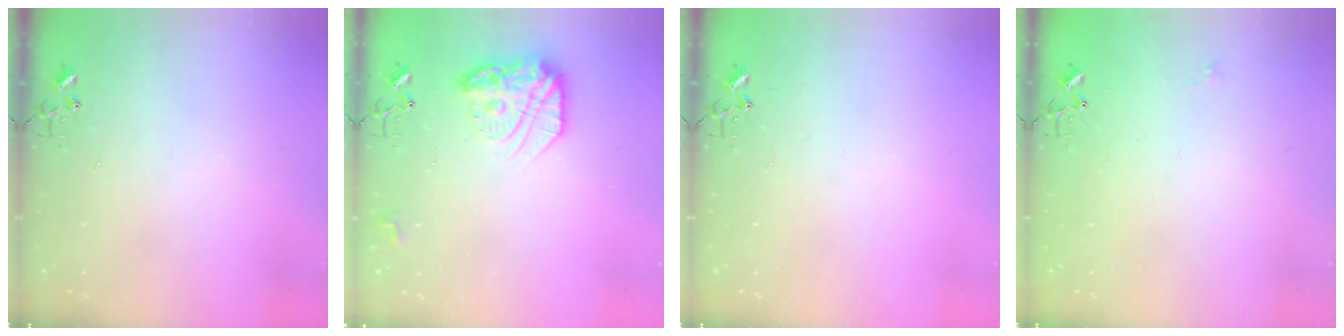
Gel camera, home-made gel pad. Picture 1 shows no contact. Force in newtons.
{"total": 17.5, "press": 17.5, "slide": 1.4}
{"total": 0.0}
{"total": 5.0, "press": 5.0, "slide": 0.7}